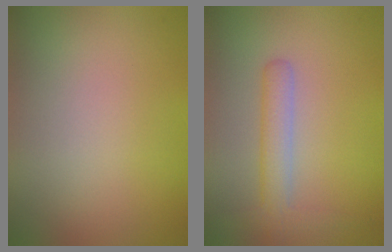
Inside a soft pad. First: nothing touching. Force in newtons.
{"total": 2.7, "press": 2.7, "slide": 0.1}